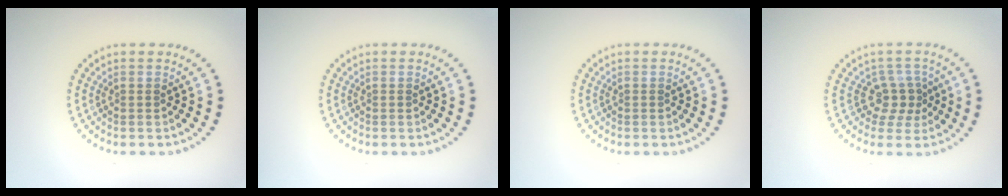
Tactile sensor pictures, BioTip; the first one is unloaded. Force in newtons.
{"total": 0.0}
{"total": 0.0}
{"total": 2.5, "press": 1.8, "slide": 1.7}